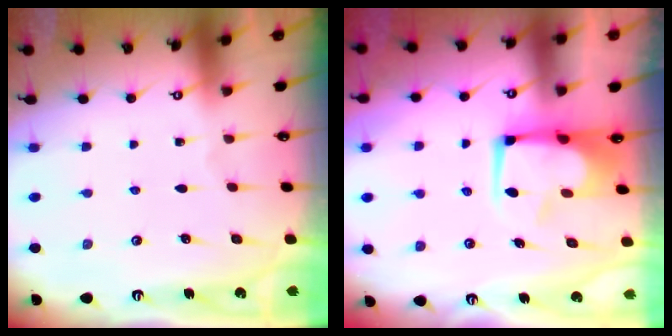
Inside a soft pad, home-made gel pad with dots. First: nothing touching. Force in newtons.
{"total": 2.9, "press": 2.8, "slide": 0.8}